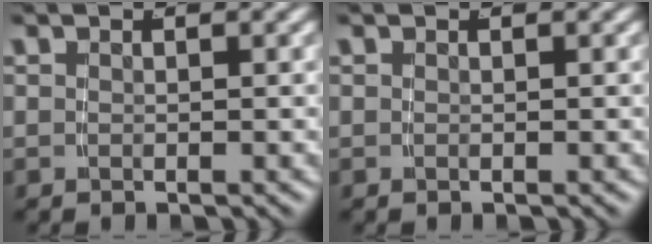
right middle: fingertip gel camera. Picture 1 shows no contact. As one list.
[{"total": 0.0}]